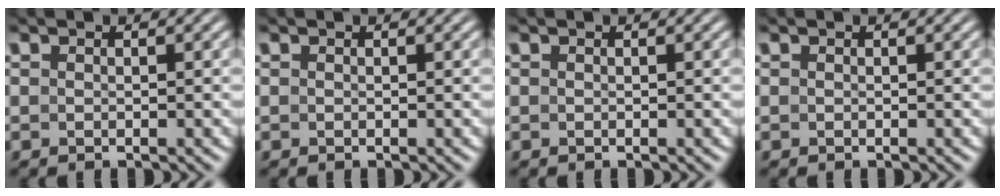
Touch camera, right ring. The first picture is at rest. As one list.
[{"total": 0.0}, {"total": 0.0}, {"total": 0.0}]